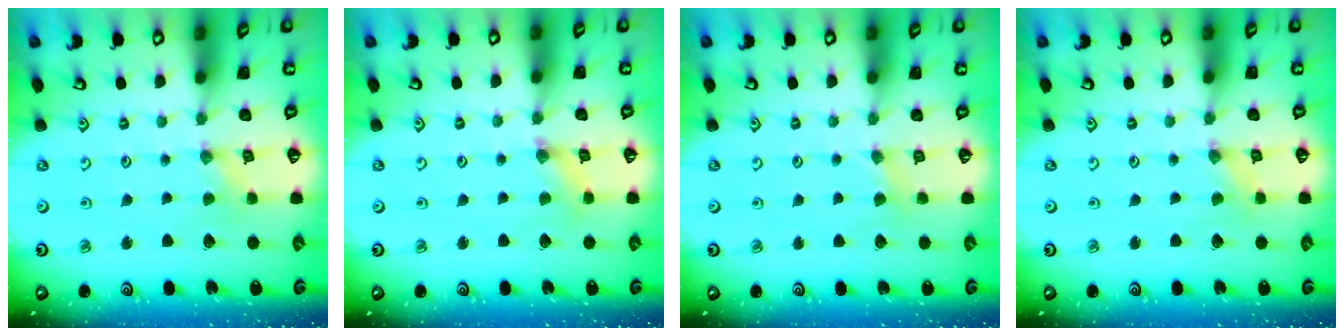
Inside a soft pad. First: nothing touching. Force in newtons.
{"total": 1.7, "press": 1.7, "slide": 0.2}
{"total": 3.0, "press": 2.9, "slide": 0.5}
{"total": 0.0}